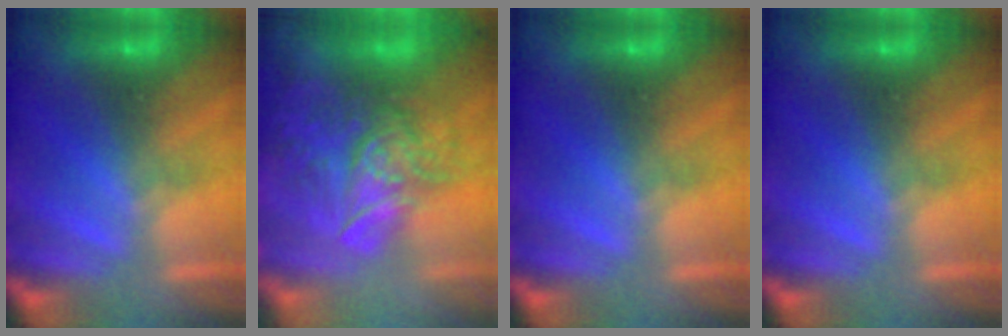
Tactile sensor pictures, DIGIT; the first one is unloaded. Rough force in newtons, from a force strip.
{"total": 9.2}
{"total": 0.0}
{"total": 0.0}